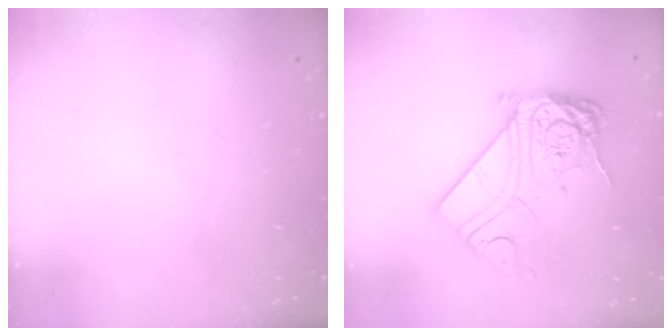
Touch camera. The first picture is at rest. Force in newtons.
{"total": 19.5, "press": 19.4, "slide": 1.6}